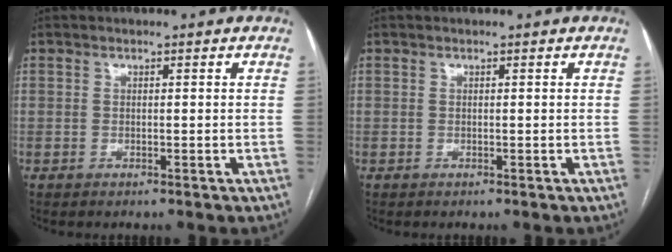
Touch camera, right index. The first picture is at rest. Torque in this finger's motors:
{"motor_torque": [0.00, 0.00, 0.00, 0.00]}